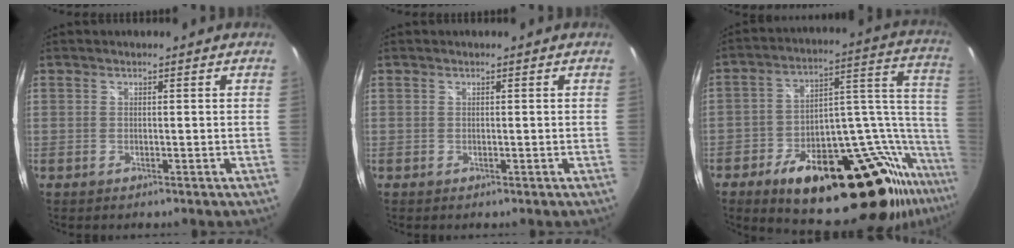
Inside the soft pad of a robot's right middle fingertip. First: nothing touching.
{"total": 0.0}
{"total": 31.0, "force": [-18.4, 9.8, 23.0], "torque": [-0.291, 0.019, -0.269]}